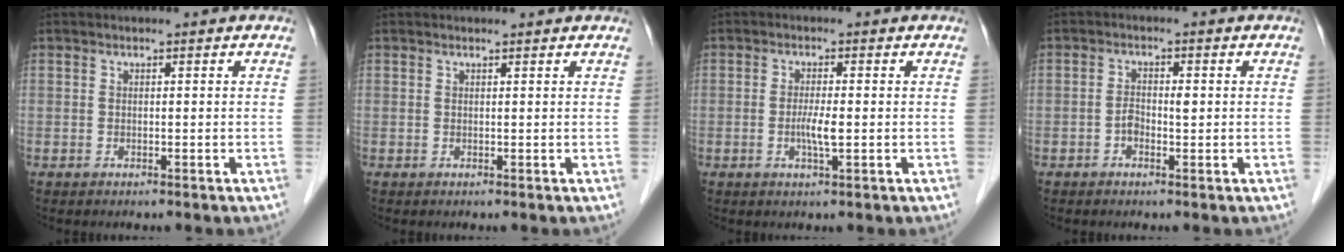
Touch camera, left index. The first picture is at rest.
{"total": 2.0, "force": [1.9, 0.5, 0.3], "torque": [-0.003, 0.009, 0.022]}
{"total": 2.8, "force": [-0.5, 0.4, 2.8], "torque": [-0.048, -0.005, -0.008]}
{"total": 2.4, "force": [-0.4, 1.1, 2.0], "torque": [-0.033, 0.009, -0.006]}